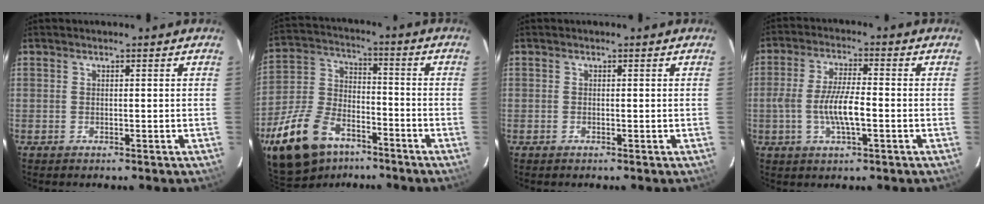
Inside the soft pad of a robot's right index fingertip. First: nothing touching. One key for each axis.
{"total": 19.1, "fx": -12.3, "fy": 10.5, "fz": 10.3, "tx": -0.237, "ty": 0.005, "tz": -0.216}
{"total": 0.0}
{"total": 7.6, "fx": -1.6, "fy": 1.9, "fz": 7.2, "tx": -0.143, "ty": 0.001, "tz": -0.029}